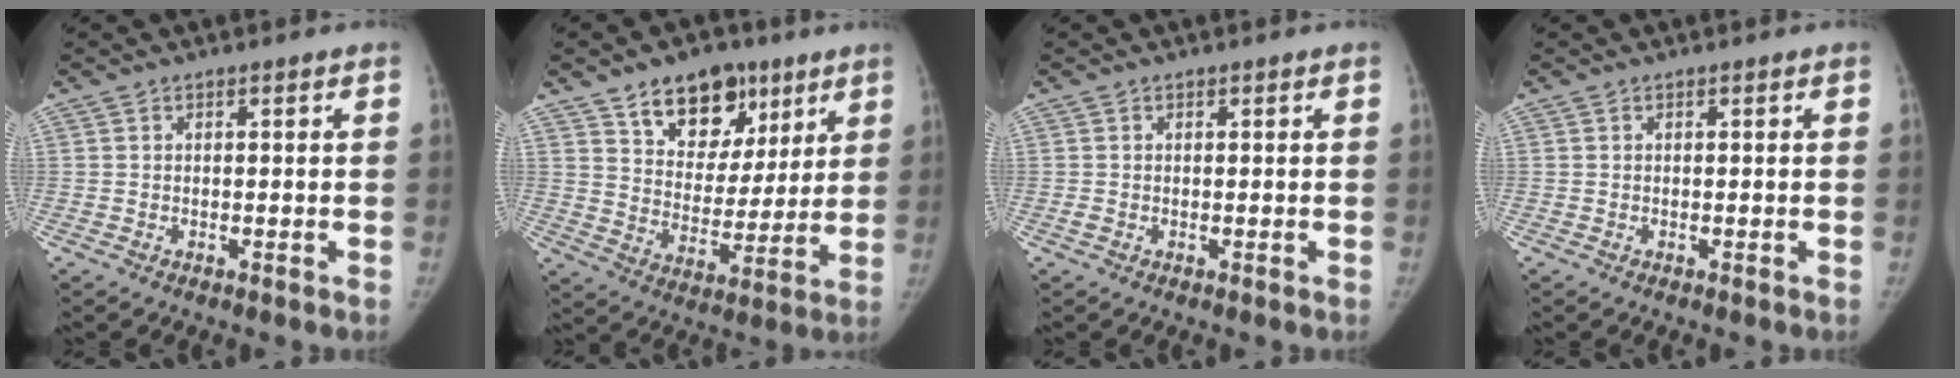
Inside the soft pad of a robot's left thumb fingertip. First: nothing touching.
{"total": 15.2, "force": [9.1, 9.8, 7.3], "torque": [-0.063, -0.043, 0.150]}
{"total": 0.7, "force": [-0.1, 0.6, 0.3], "torque": [-0.006, -0.001, -0.002]}
{"total": 0.0}